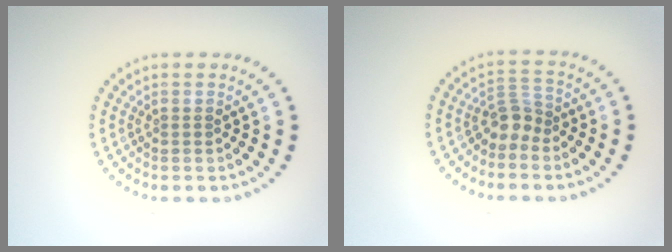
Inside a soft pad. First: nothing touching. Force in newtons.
{"total": 2.2, "press": 1.6, "slide": 1.5}